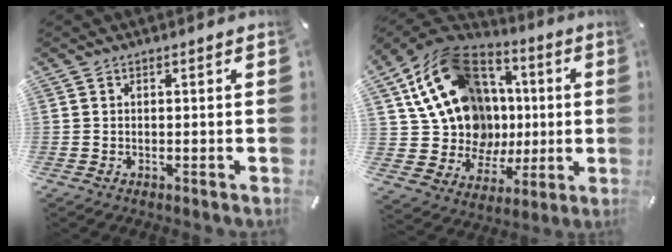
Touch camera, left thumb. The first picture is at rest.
{"total": 21.3, "force": [4.6, 18.0, 10.3], "torque": [-0.184, -0.038, 0.111]}